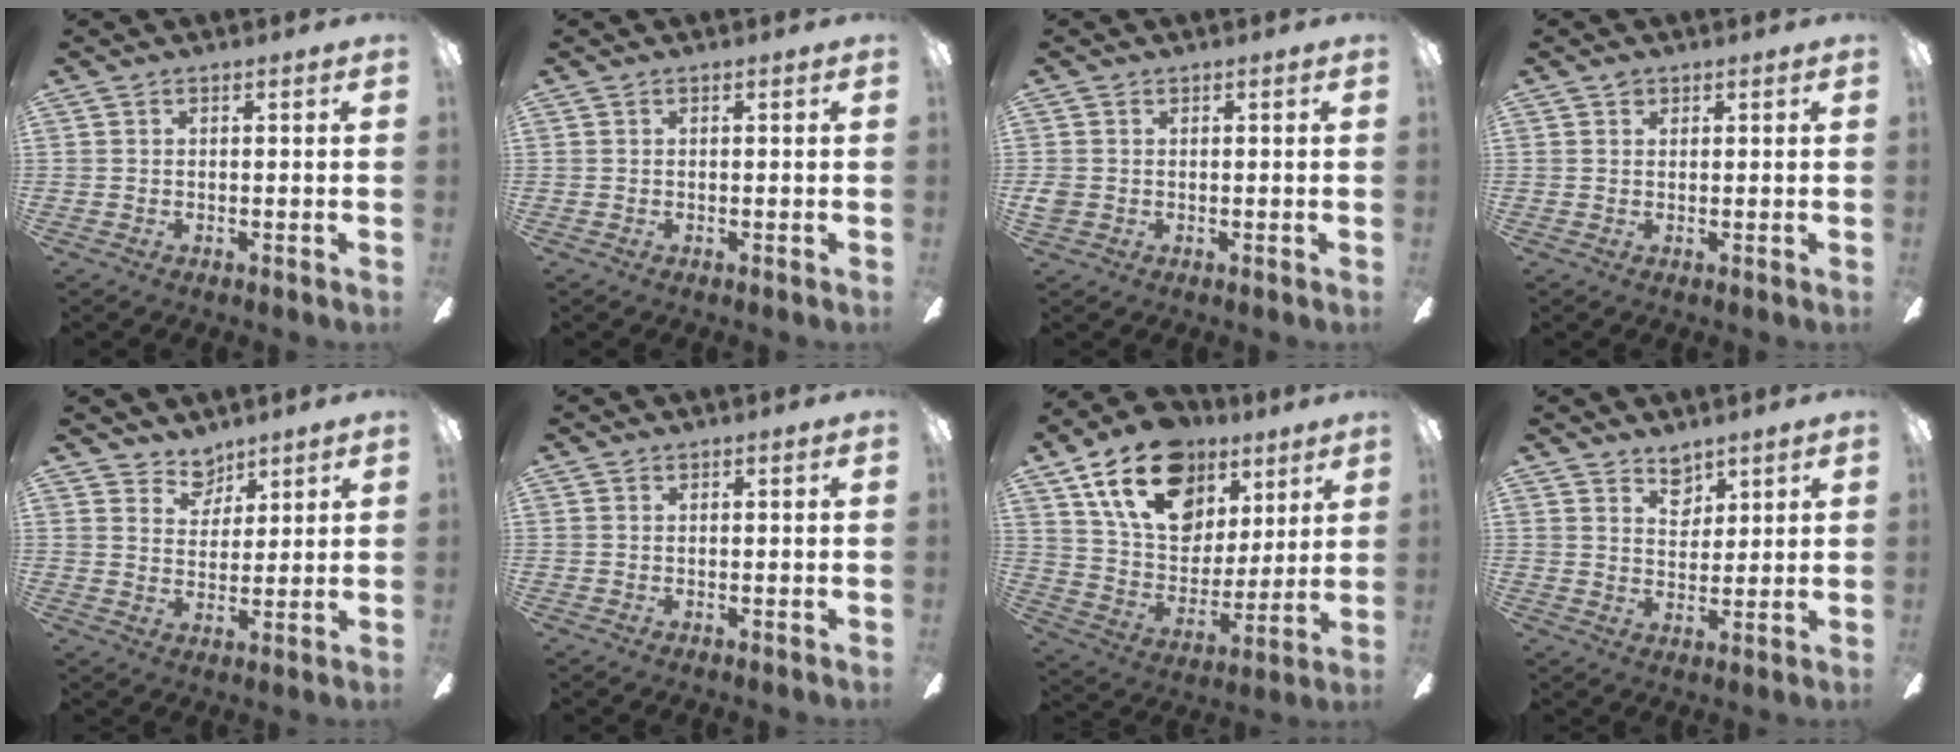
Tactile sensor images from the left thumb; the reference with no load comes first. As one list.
[{"total": 0.0}, {"total": 2.2, "force": [-0.1, 2.0, 0.9], "torque": [-0.014, 0.005, -0.003]}, {"total": 1.3, "force": [0.8, 0.8, 0.5], "torque": [-0.011, 0.002, 0.015]}, {"total": 5.9, "force": [4.9, 3.2, 0.2], "torque": [-0.002, -0.033, 0.090]}, {"total": 0.0}, {"total": 21.2, "force": [11.9, 13.7, 11.0], "torque": [-0.189, -0.049, 0.220]}, {"total": 5.2, "force": [4.2, 2.8, 1.3], "torque": [-0.013, -0.021, 0.076]}]